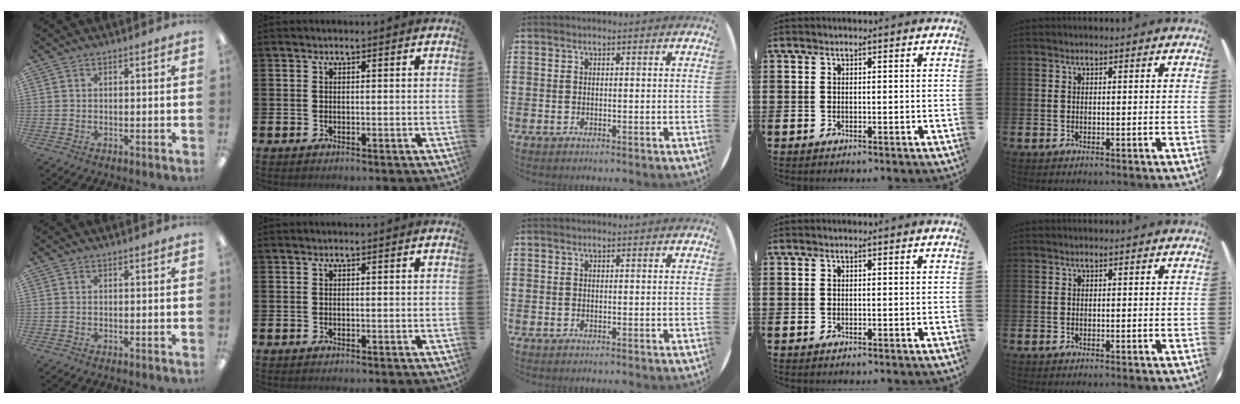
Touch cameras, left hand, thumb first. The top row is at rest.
{}